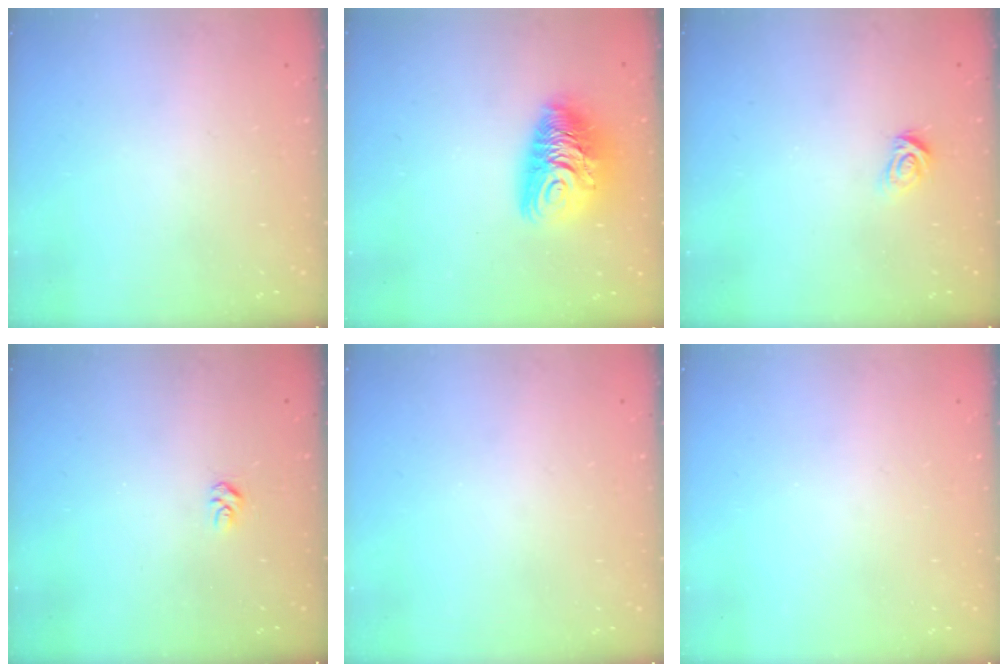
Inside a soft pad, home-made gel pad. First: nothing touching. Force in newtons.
{"total": 12.7, "press": 12.6, "slide": 1.3}
{"total": 4.7, "press": 4.6, "slide": 0.5}
{"total": 3.9, "press": 3.9, "slide": 0.3}
{"total": 0.0}
{"total": 0.0}